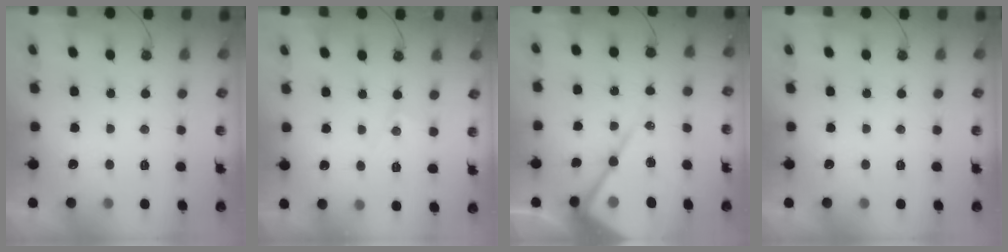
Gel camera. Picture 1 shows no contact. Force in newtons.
{"total": 6.0, "press": 6.0, "slide": 0.3}
{"total": 17.8, "press": 17.8, "slide": 1.6}
{"total": 0.0}